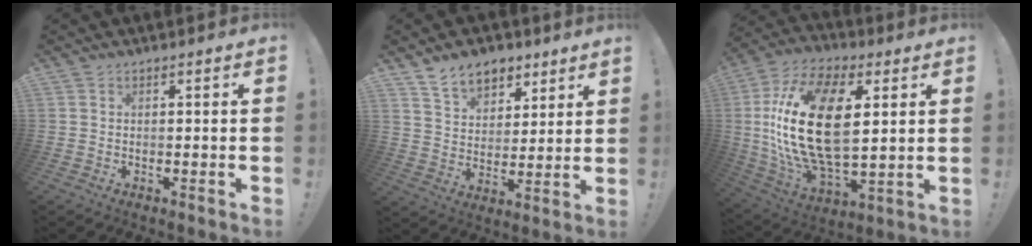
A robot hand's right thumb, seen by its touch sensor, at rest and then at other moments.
{"total": 10.5, "force": [7.5, 6.4, 3.6], "torque": [-0.049, -0.050, 0.144]}
{"total": 26.1, "force": [3.7, 13.7, 21.9], "torque": [-0.440, -0.006, 0.064]}